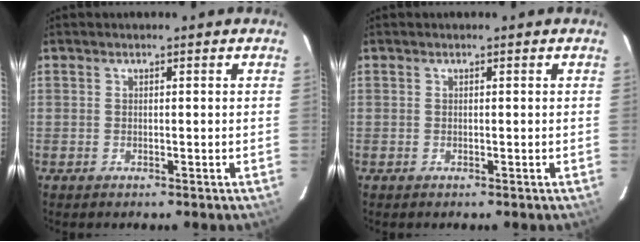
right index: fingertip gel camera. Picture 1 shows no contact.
{"total": 0.0}